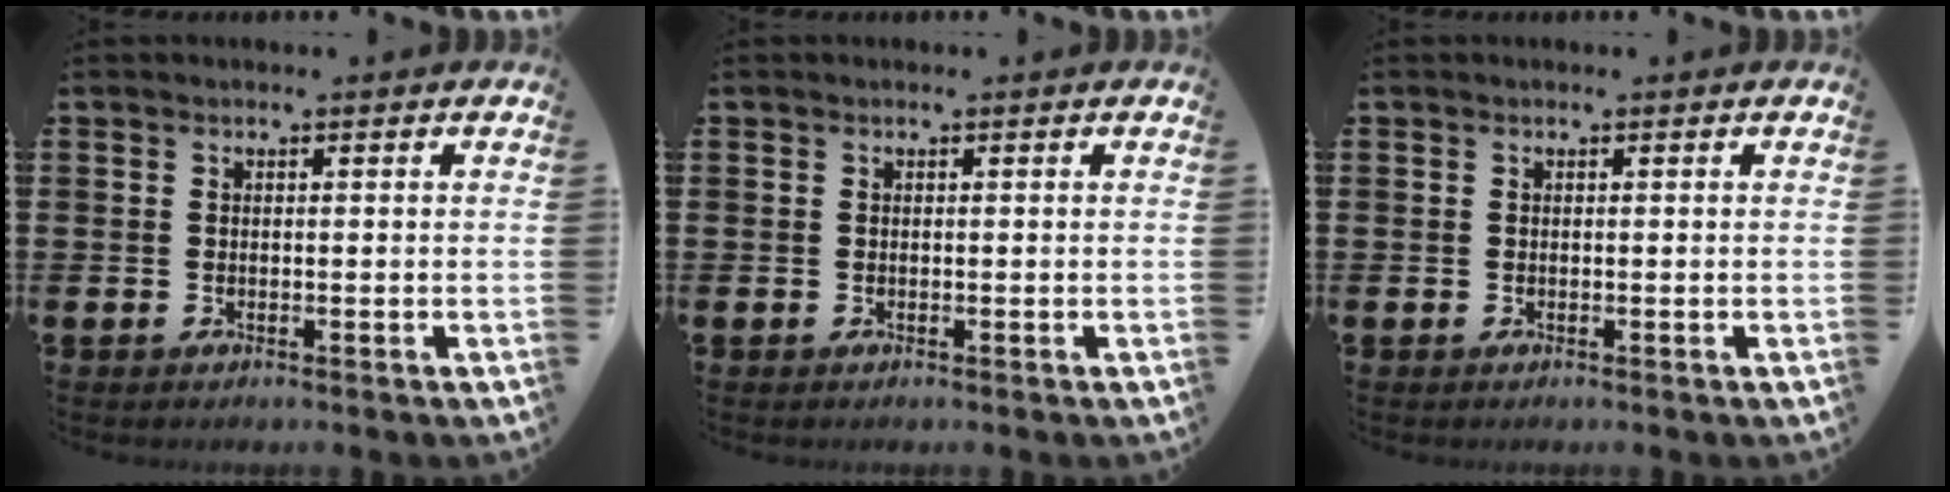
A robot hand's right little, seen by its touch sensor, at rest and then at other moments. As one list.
[{"total": 0.0}, {"total": 0.0}]